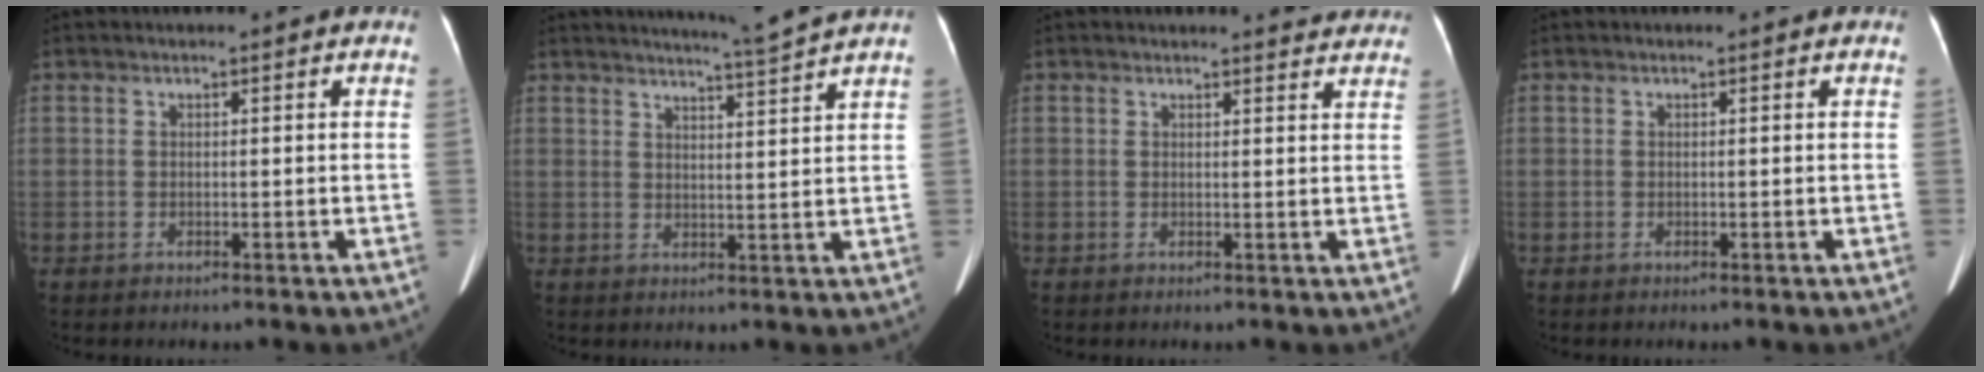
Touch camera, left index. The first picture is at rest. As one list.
[{"total": 6.0, "force": [5.4, -2.2, 1.4], "torque": [-0.029, -0.019, 0.081]}, {"total": 5.8, "force": [5.6, 1.3, 1.0], "torque": [0.001, -0.003, 0.041]}, {"total": 0.0}]